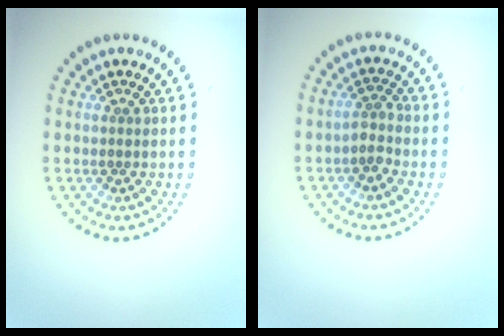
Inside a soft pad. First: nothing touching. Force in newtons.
{"total": 1.7, "press": 1.3, "slide": 1.0}